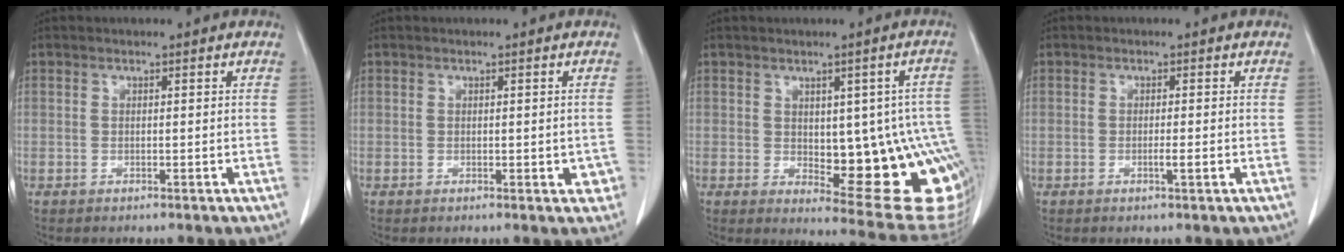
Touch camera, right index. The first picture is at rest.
{"total": 2.3, "force": [-0.4, 1.4, 1.8], "torque": [-0.006, 0.006, -0.001]}
{"total": 17.1, "force": [-2.2, 6.1, 15.8], "torque": [-0.127, 0.015, 0.000]}
{"total": 1.4, "force": [-0.4, -0.1, 1.4], "torque": [-0.025, -0.001, -0.005]}